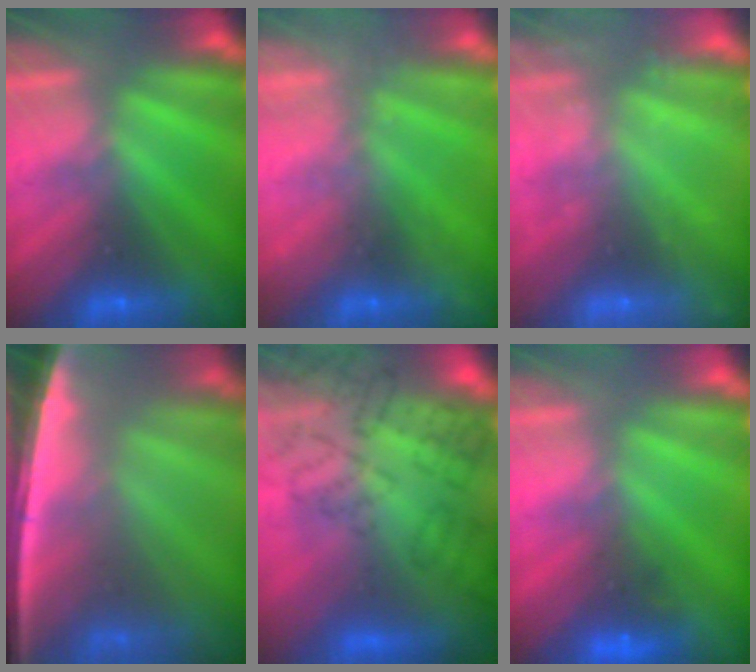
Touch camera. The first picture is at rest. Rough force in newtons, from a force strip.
{"total": 2.2}
{"total": 2.3}
{"total": 7.0}
{"total": 11.8}
{"total": 4.7}